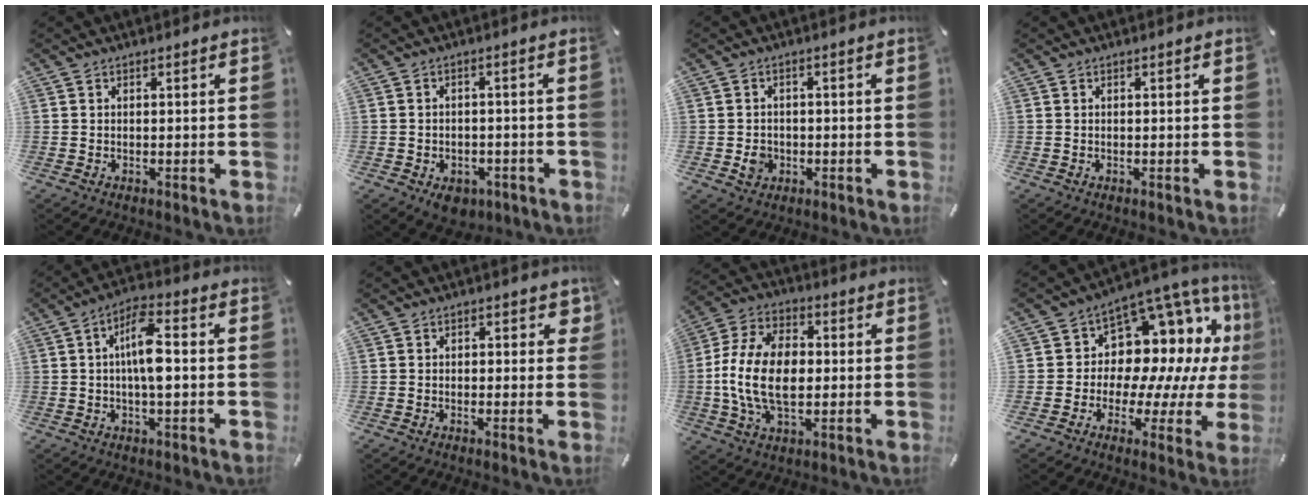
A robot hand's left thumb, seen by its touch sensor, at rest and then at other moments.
{"total": 4.9, "force": [-2.6, 3.5, 2.3], "torque": [-0.039, 0.016, -0.044]}
{"total": 3.8, "force": [-0.9, 3.4, 1.4], "torque": [-0.021, 0.000, -0.018]}
{"total": 0.0}
{"total": 8.6, "force": [-0.1, 2.7, 8.2], "torque": [-0.155, 0.012, -0.003]}
{"total": 2.5, "force": [0.1, 1.7, 1.8], "torque": [-0.012, 0.000, -0.004]}
{"total": 15.5, "force": [-1.4, 9.9, 11.9], "torque": [-0.260, 0.006, -0.024]}
{"total": 11.6, "force": [5.6, 8.9, 4.9], "torque": [-0.061, -0.086, 0.099]}